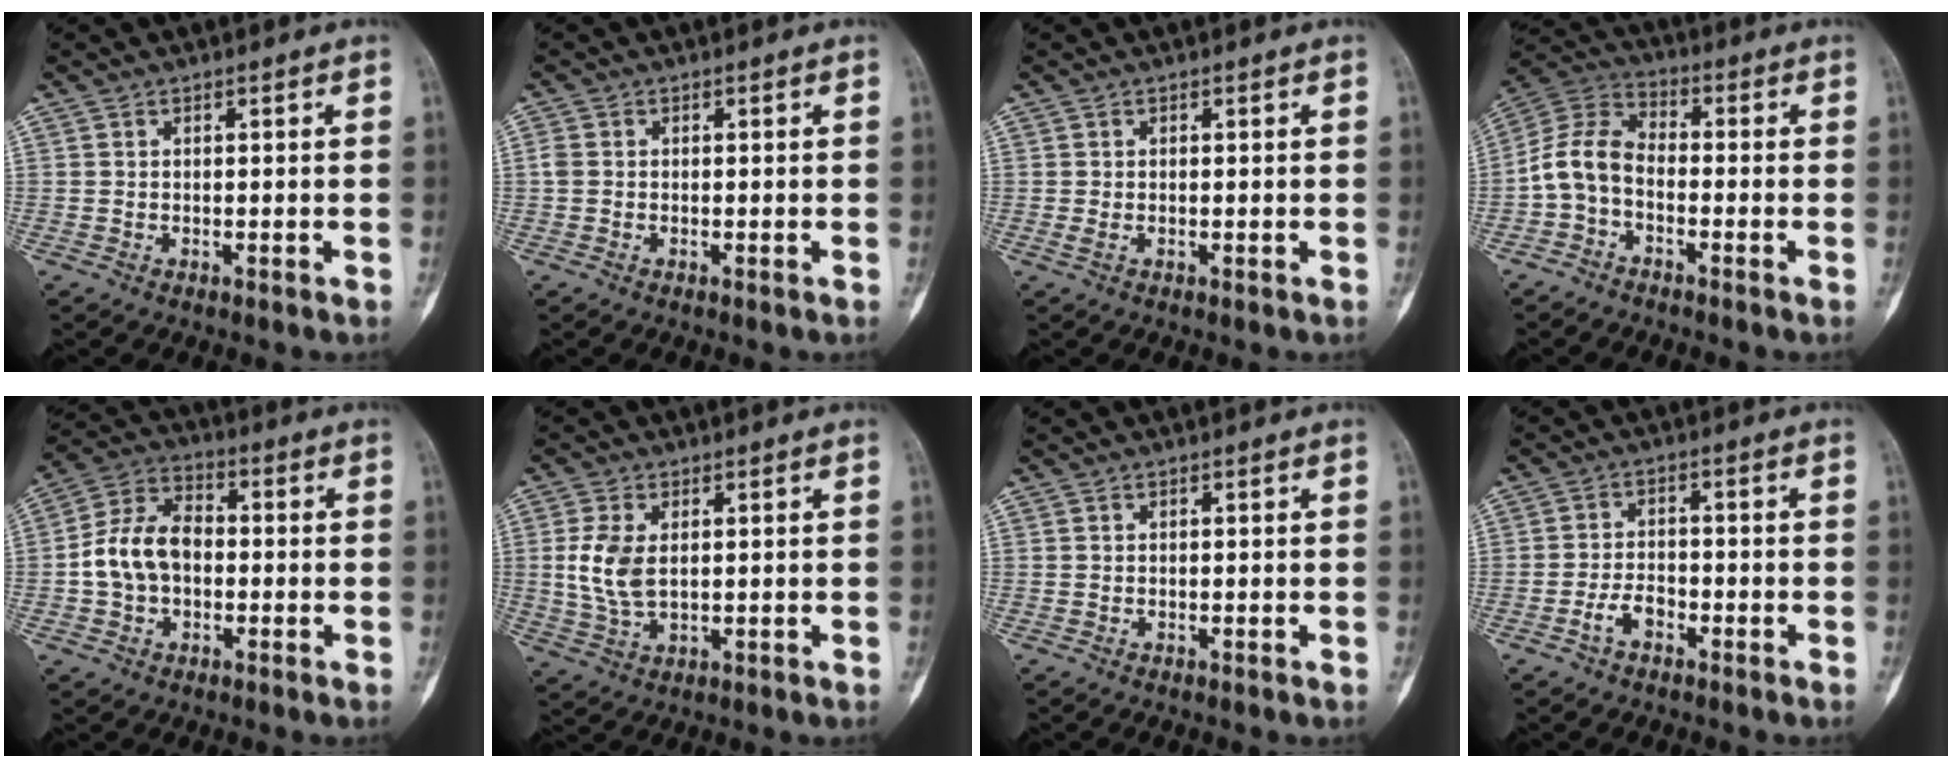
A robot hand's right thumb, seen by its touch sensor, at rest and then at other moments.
{"total": 1.3, "force": [0.0, 1.1, 0.7], "torque": [-0.019, 0.002, 0.000]}
{"total": 0.8, "force": [-0.1, 0.4, 0.7], "torque": [-0.020, 0.000, -0.001]}
{"total": 8.1, "force": [-2.5, 5.1, 5.8], "torque": [-0.115, 0.037, -0.065]}
{"total": 10.8, "force": [-1.0, 7.8, 7.5], "torque": [-0.129, 0.035, -0.028]}
{"total": 7.3, "force": [1.0, 4.2, 5.9], "torque": [-0.127, -0.005, 0.026]}
{"total": 0.0}
{"total": 3.9, "force": [-2.2, 2.1, 2.4], "torque": [-0.042, 0.020, -0.042]}